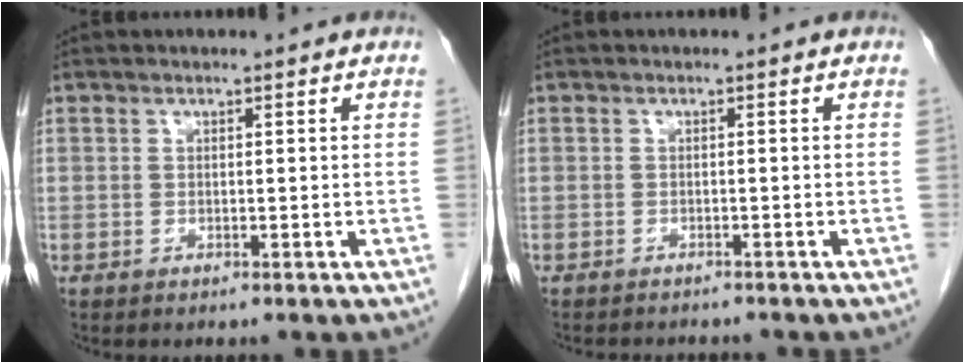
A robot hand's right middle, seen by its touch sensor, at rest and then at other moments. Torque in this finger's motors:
{"motor_torque": [0.03, -0.01, 0.00, 0.00]}